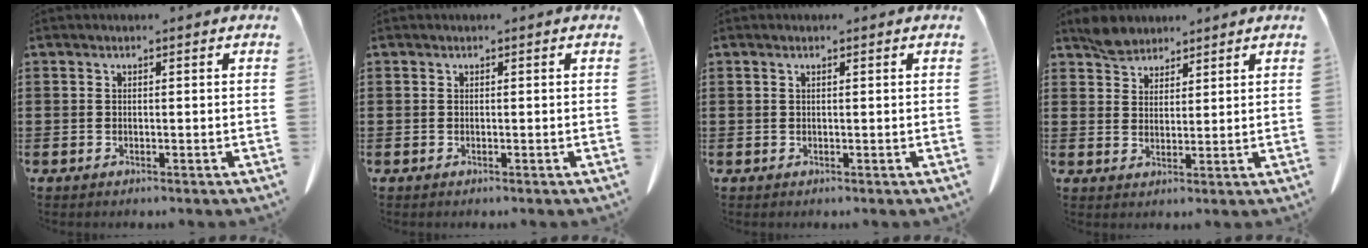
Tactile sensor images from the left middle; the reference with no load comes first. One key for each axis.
{"total": 0.0}
{"total": 0.5, "fx": 0.3, "fy": 0.1, "fz": 0.5, "tx": -0.010, "ty": 0.001, "tz": 0.005}
{"total": 3.7, "fx": 3.3, "fy": 1.7, "fz": 0.7, "tx": -0.025, "ty": 0.004, "tz": 0.065}